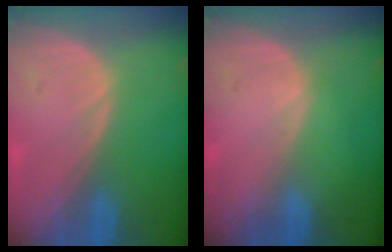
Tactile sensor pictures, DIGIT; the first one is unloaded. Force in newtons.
{"total": 0.0}